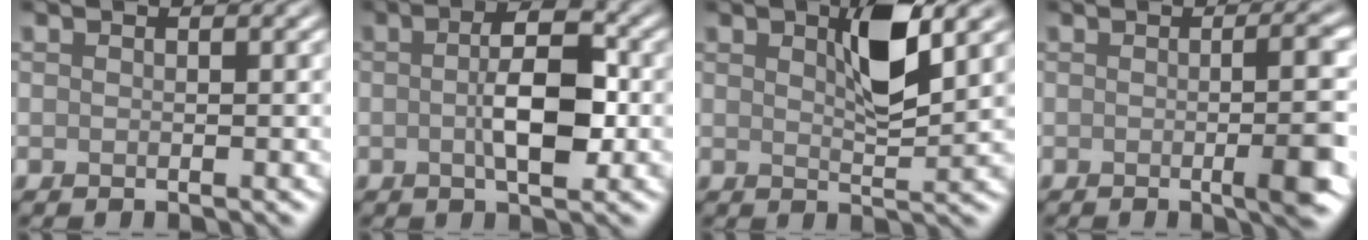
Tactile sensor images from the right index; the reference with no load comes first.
{"total": 5.4, "force": [-0.4, 2.1, 4.9], "torque": [-0.088, 0.004, -0.010]}
{"total": 5.0, "force": [1.8, 1.7, 4.4], "torque": [-0.074, 0.004, 0.029]}
{"total": 5.4, "force": [-0.6, 1.3, 5.2], "torque": [-0.059, 0.001, -0.008]}